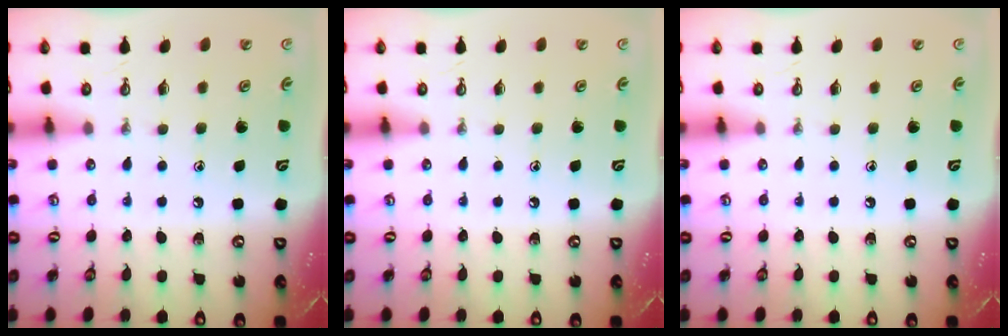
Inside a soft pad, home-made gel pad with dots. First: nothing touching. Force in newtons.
{"total": 0.0}
{"total": 0.0}